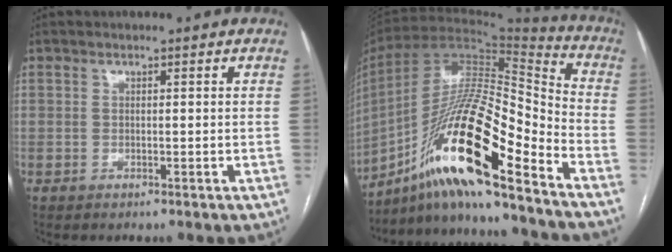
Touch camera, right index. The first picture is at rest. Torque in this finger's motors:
{"motor_torque": [1.23, -0.89, 0.58, 0.05]}